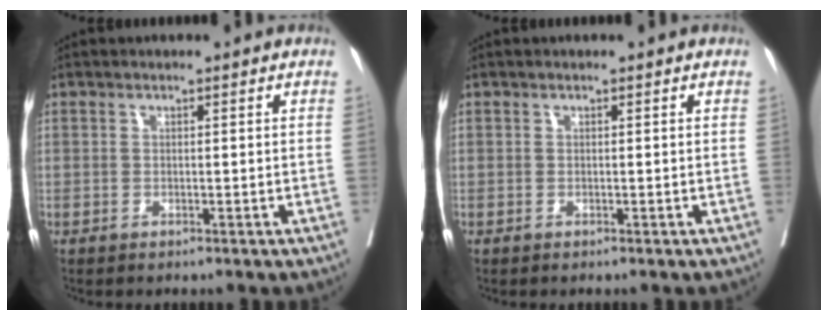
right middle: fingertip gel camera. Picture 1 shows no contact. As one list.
[{"total": 0.0}]